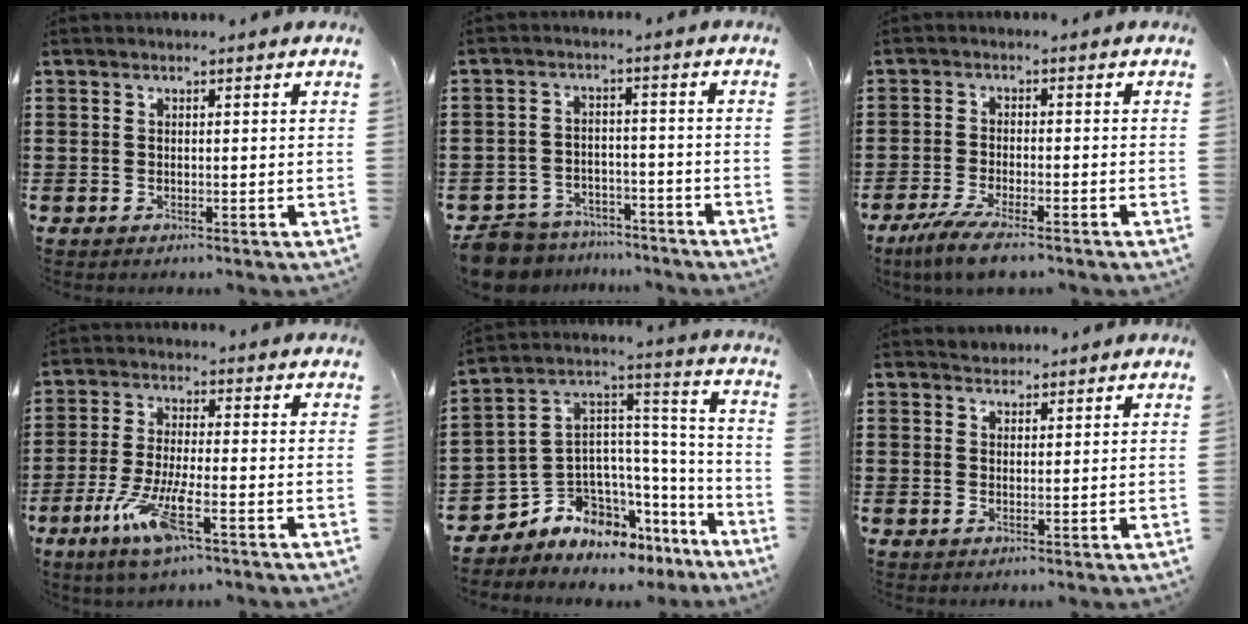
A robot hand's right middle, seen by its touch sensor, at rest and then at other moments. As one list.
[{"total": 6.7, "force": [-6.5, 1.4, 0.5], "torque": [-0.023, 0.011, -0.134]}, {"total": 4.6, "force": [-3.7, 0.3, 2.6], "torque": [-0.064, -0.015, -0.074]}, {"total": 8.8, "force": [-4.4, 1.8, 7.4], "torque": [-0.161, -0.012, -0.081]}, {"total": 6.5, "force": [-5.3, 3.8, 0.2], "torque": [-0.037, -0.022, -0.106]}, {"total": 1.4, "force": [1.3, 0.3, -0.5], "torque": [0.004, 0.002, 0.027]}]